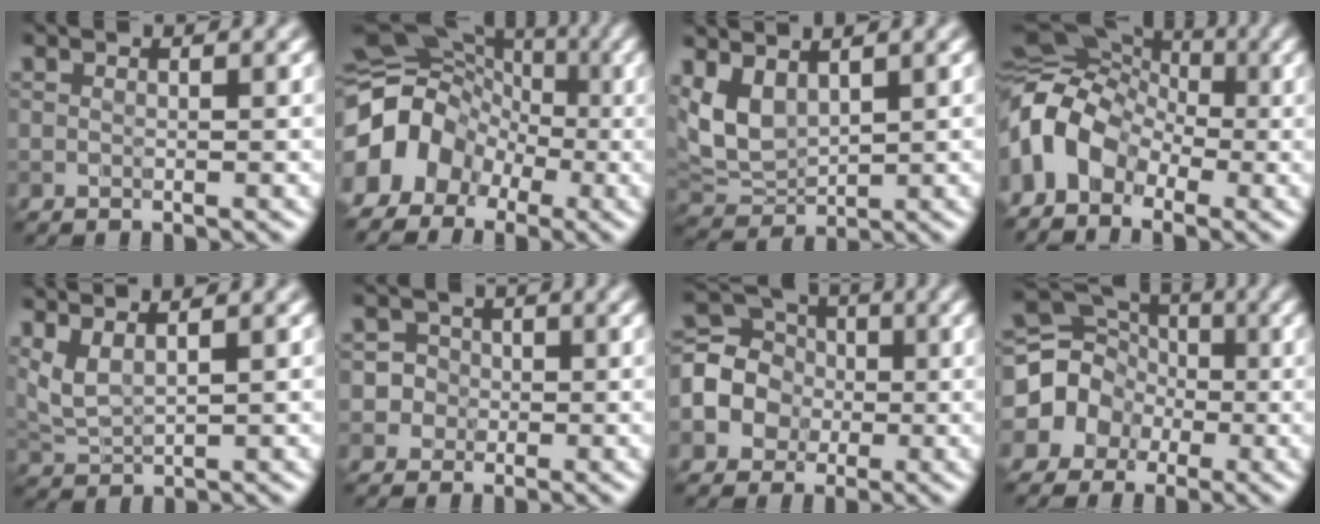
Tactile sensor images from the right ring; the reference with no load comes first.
{"total": 8.4, "force": [-2.3, 7.0, 4.1], "torque": [-0.059, 0.004, -0.056]}
{"total": 4.2, "force": [2.0, 2.4, 2.8], "torque": [-0.069, -0.002, 0.045]}
{"total": 7.3, "force": [-2.3, 5.4, 4.3], "torque": [-0.082, 0.005, -0.060]}
{"total": 2.6, "force": [1.9, 0.4, 1.7], "torque": [-0.044, 0.003, 0.046]}
{"total": 3.6, "force": [-0.6, 3.6, 0.3], "torque": [0.029, 0.016, -0.031]}
{"total": 6.1, "force": [-0.8, 5.6, 2.2], "torque": [-0.047, 0.006, -0.038]}
{"total": 9.6, "force": [-0.9, 8.9, 3.5], "torque": [-0.069, 0.025, -0.057]}